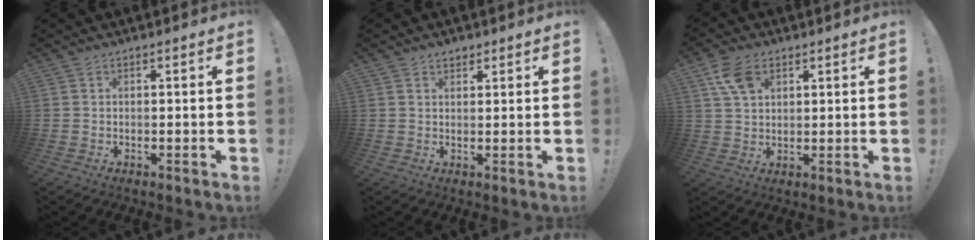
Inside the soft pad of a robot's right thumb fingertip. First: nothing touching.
{"total": 2.0, "force": [1.6, 1.2, 0.4], "torque": [0.003, -0.010, 0.027]}
{"total": 8.0, "force": [3.9, 5.1, 4.8], "torque": [-0.076, -0.005, 0.076]}